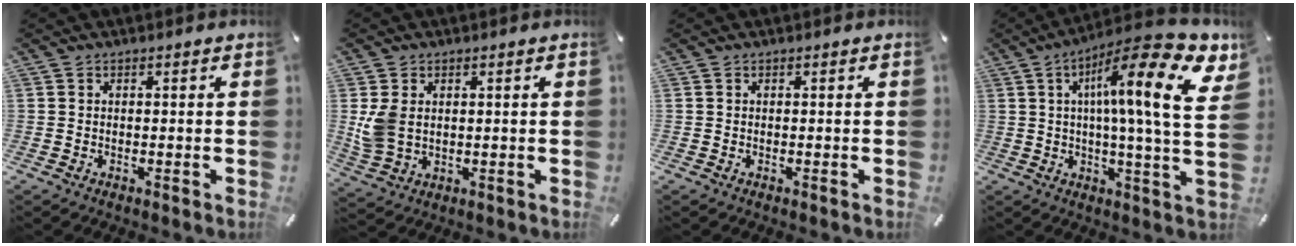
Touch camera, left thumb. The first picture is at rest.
{"total": 6.3, "force": [1.0, 4.4, 4.4], "torque": [-0.103, 0.002, 0.021]}
{"total": 0.0}
{"total": 22.5, "force": [7.8, 4.3, 20.7], "torque": [-0.311, -0.048, 0.110]}